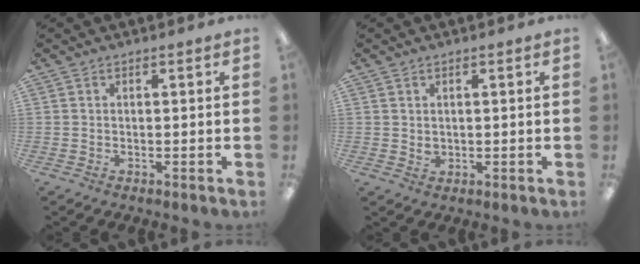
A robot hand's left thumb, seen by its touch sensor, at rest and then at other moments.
{"total": 1.5, "force": [0.7, 1.1, 0.6], "torque": [-0.007, 0.000, 0.012]}